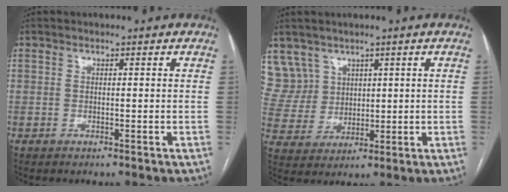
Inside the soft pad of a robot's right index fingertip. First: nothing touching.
{"total": 8.0, "force": [4.9, 6.3, 0.0], "torque": [-0.008, 0.025, 0.113]}